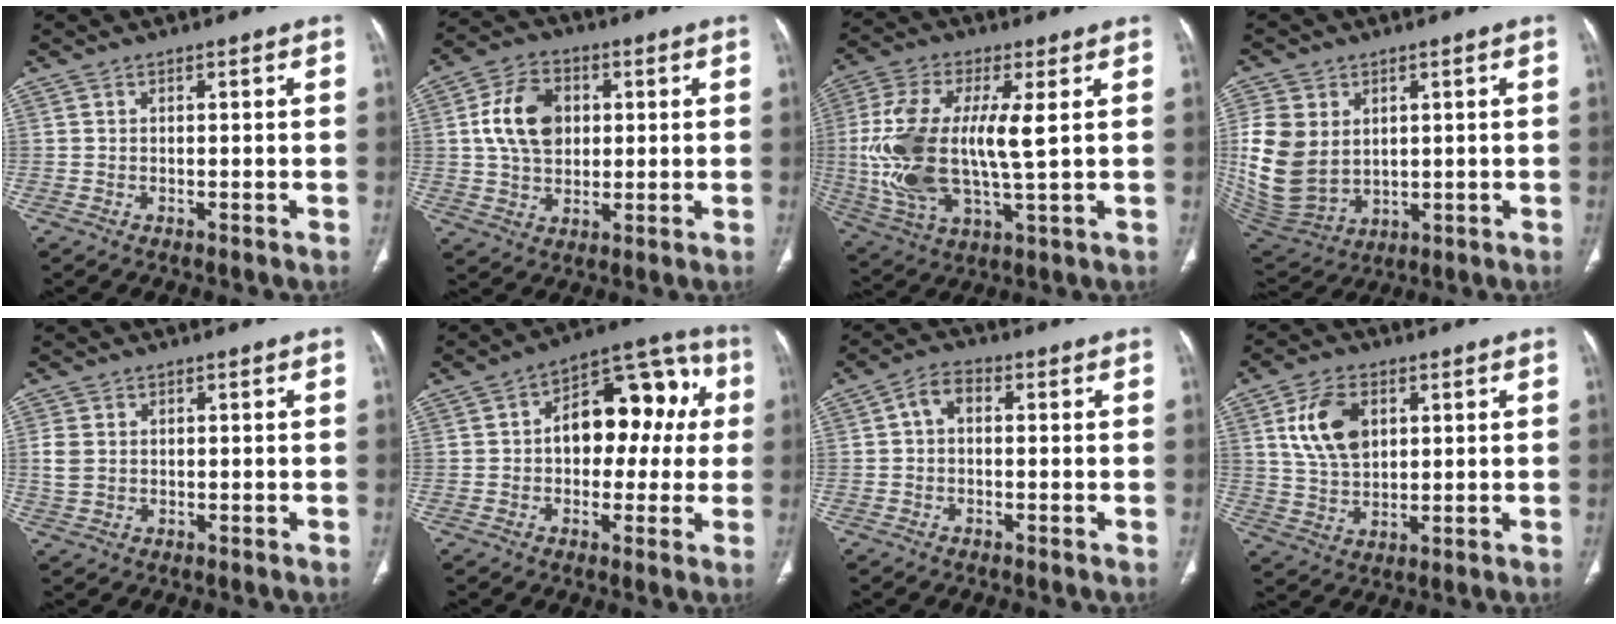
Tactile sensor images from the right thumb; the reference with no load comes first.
{"total": 11.5, "force": [2.0, 8.3, 7.7], "torque": [-0.118, 0.003, 0.034]}
{"total": 18.0, "force": [1.6, 6.8, 16.5], "torque": [-0.357, -0.005, 0.031]}
{"total": 15.6, "force": [2.3, 11.8, 10.0], "torque": [-0.205, -0.016, 0.069]}
{"total": 3.6, "force": [0.5, 2.8, 2.2], "torque": [-0.050, 0.003, 0.014]}
{"total": 16.0, "force": [1.6, 10.0, 12.4], "torque": [-0.119, 0.052, 0.017]}
{"total": 4.0, "force": [0.3, 2.7, 3.0], "torque": [-0.041, 0.016, -0.004]}
{"total": 10.4, "force": [3.3, 6.7, 7.3], "torque": [-0.123, -0.008, 0.067]}